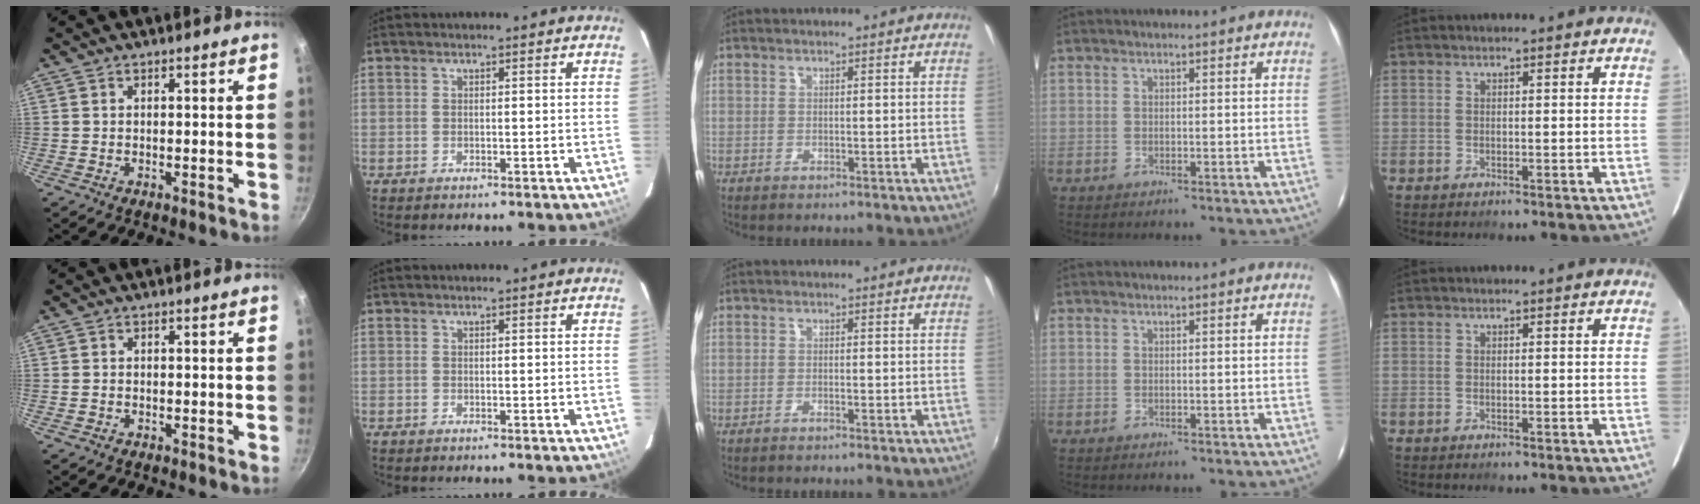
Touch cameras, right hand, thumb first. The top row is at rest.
{"thumb": {"total": 0.7, "force": [-0.3, 0.6, 0.2], "torque": [-0.005, 0.002, -0.004]}, "middle": {"total": 0.9, "force": [-0.8, 0.0, 0.4], "torque": [-0.008, -0.002, -0.017]}}